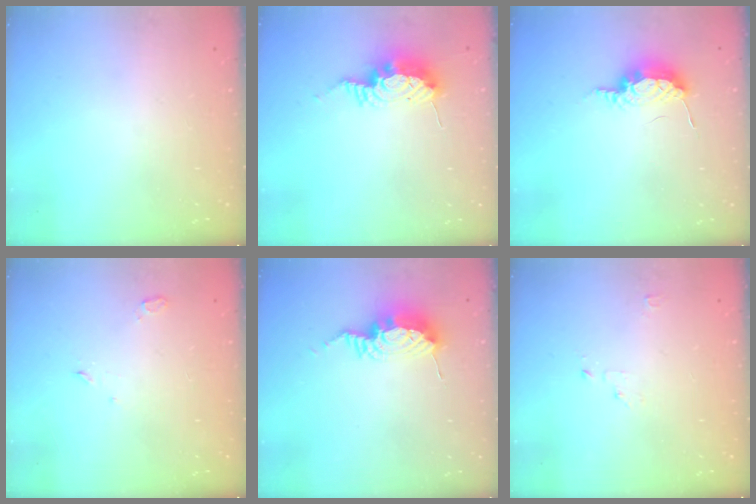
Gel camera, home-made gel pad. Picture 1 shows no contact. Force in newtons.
{"total": 9.3, "press": 9.2, "slide": 0.8}
{"total": 7.8, "press": 7.6, "slide": 1.8}
{"total": 2.7, "press": 2.6, "slide": 0.8}
{"total": 9.8, "press": 9.7, "slide": 0.9}
{"total": 2.1, "press": 2.1, "slide": 0.2}